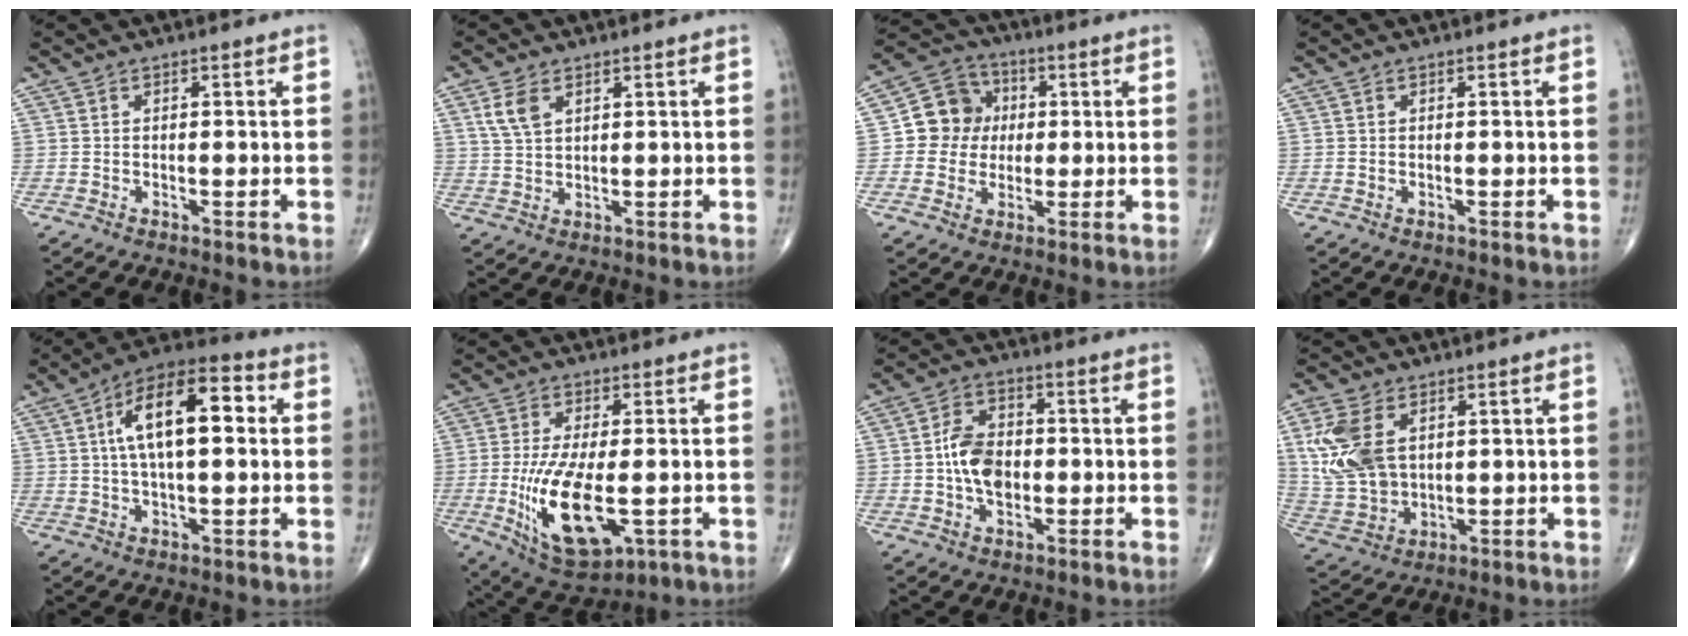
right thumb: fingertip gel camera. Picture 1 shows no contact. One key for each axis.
{"total": 4.8, "fx": 2.3, "fy": 2.7, "fz": 3.2, "tx": -0.064, "ty": -0.002, "tz": 0.052}
{"total": 9.6, "fx": 0.7, "fy": 8.9, "fz": 3.7, "tx": -0.025, "ty": 0.015, "tz": 0.002}
{"total": 0.0}
{"total": 15.4, "fx": 2.7, "fy": 6.7, "fz": 13.6, "tx": -0.220, "ty": 0.027, "tz": 0.037}
{"total": 15.3, "fx": -3.2, "fy": 6.4, "fz": 13.5, "tx": -0.245, "ty": -0.019, "tz": -0.037}
{"total": 8.4, "fx": -0.7, "fy": 5.6, "fz": 6.2, "tx": -0.096, "ty": 0.013, "tz": -0.018}
{"total": 13.2, "fx": 3.7, "fy": 8.6, "fz": 9.3, "tx": -0.194, "ty": -0.008, "tz": 0.084}